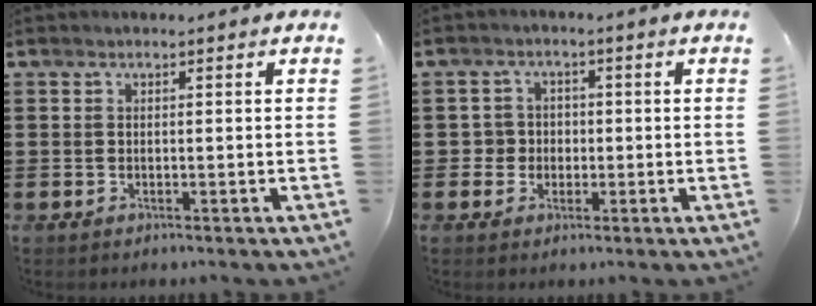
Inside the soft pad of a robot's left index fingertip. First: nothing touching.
{"total": 3.1, "force": [-0.6, 3.0, 0.7], "torque": [-0.028, 0.007, -0.016]}